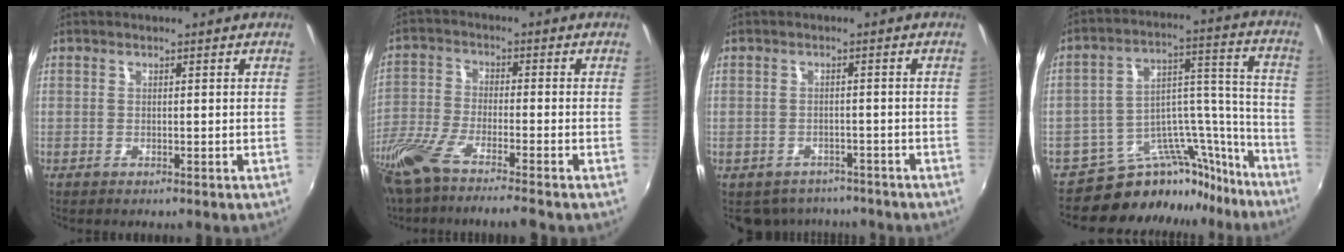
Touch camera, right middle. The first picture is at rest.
{"total": 12.7, "force": [-10.0, 0.9, 7.7], "torque": [-0.173, -0.044, -0.188]}
{"total": 6.7, "force": [-5.5, 3.5, 1.5], "torque": [-0.042, -0.010, -0.074]}
{"total": 16.1, "force": [-14.5, 6.4, 2.5], "torque": [-0.021, 0.076, -0.222]}